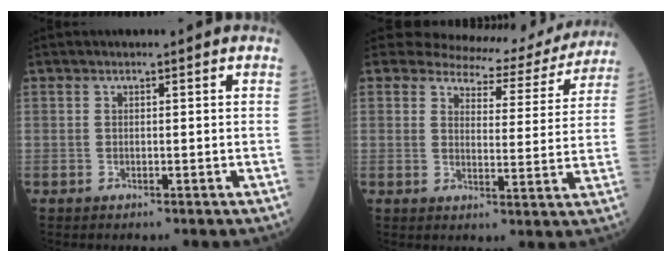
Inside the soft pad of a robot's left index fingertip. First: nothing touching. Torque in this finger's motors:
{"motor_torque": [0.90, -1.24, -0.02, -0.07]}